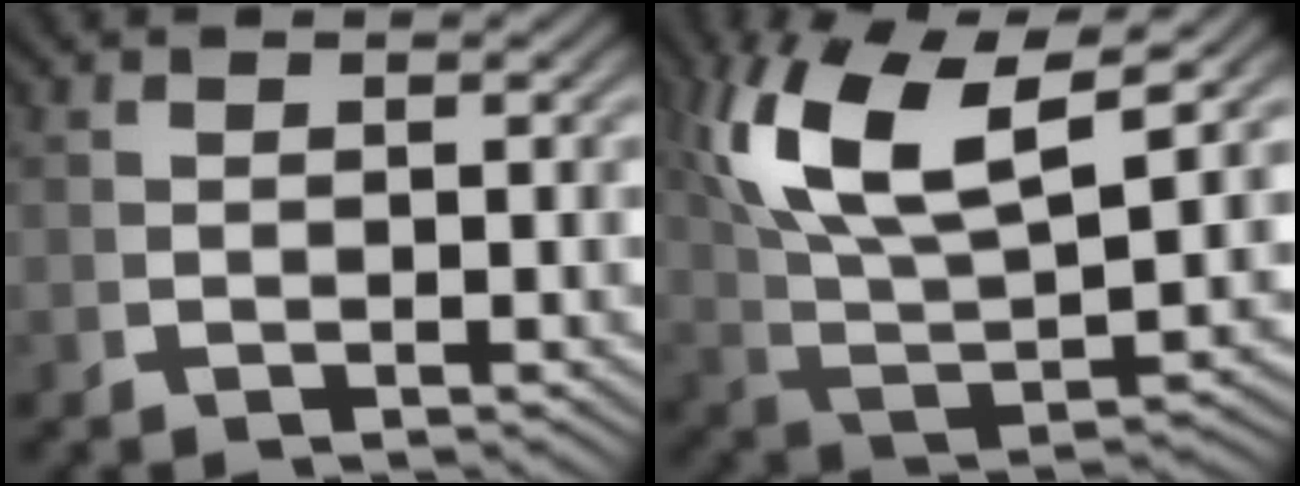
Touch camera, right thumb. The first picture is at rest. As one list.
[{"total": 12.0, "force": [2.8, 7.0, 9.4], "torque": [-0.205, -0.028, 0.061]}]